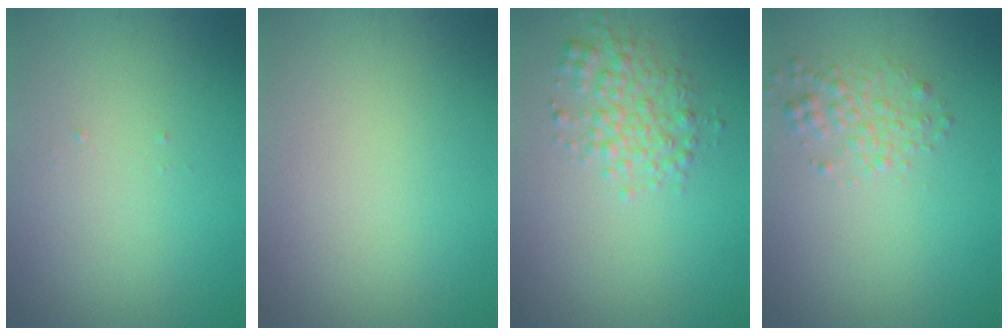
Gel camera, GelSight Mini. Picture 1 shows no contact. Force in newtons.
{"total": 0.0}
{"total": 3.1, "press": 3.1, "slide": 0.0}
{"total": 2.0, "press": 2.0, "slide": 0.1}